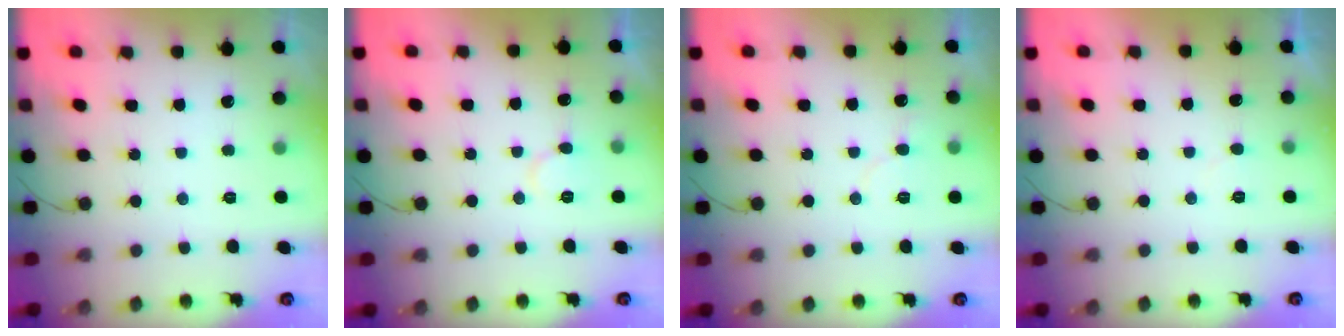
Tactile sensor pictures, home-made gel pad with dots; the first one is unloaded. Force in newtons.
{"total": 7.1, "press": 7.1, "slide": 0.6}
{"total": 4.3, "press": 4.3, "slide": 0.4}
{"total": 3.8, "press": 3.7, "slide": 0.3}